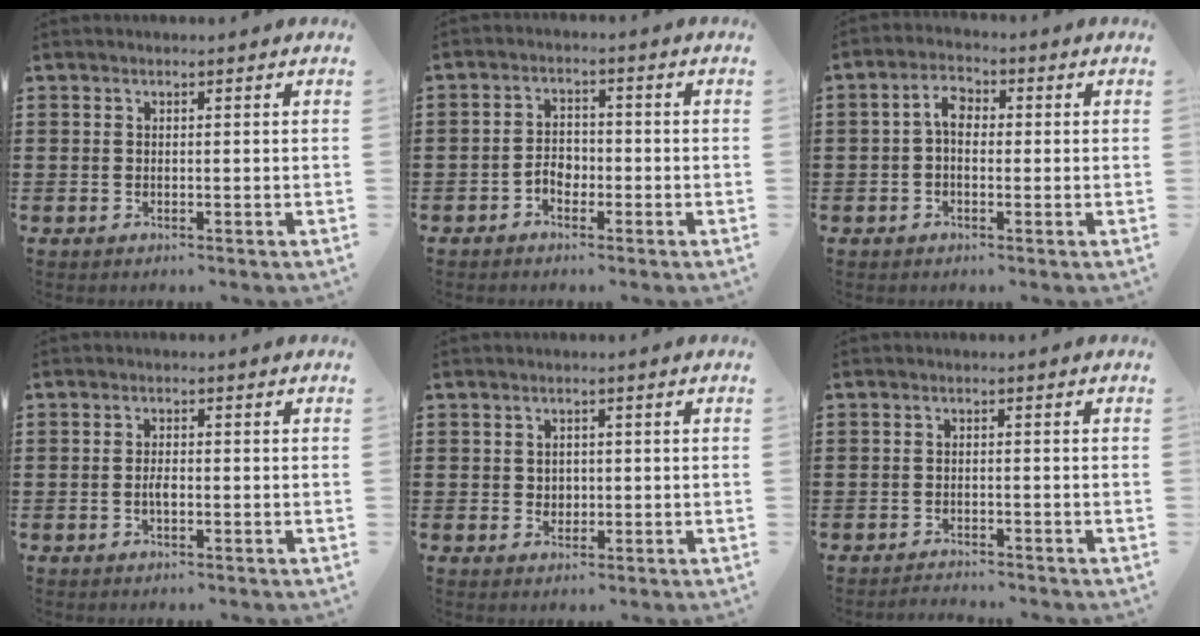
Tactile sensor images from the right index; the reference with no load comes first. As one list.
[{"total": 3.0, "force": [-1.4, 2.0, 1.7], "torque": [-0.036, 0.005, -0.028]}, {"total": 3.9, "force": [-0.2, 2.3, 3.2], "torque": [-0.070, 0.008, -0.008]}, {"total": 1.9, "force": [-0.5, 0.8, 1.7], "torque": [-0.032, 0.001, -0.009]}, {"total": 1.6, "force": [0.3, 1.6, 0.4], "torque": [-0.013, 0.010, 0.003]}, {"total": 1.6, "force": [-1.6, -0.1, -0.1], "torque": [-0.004, 0.000, -0.034]}]